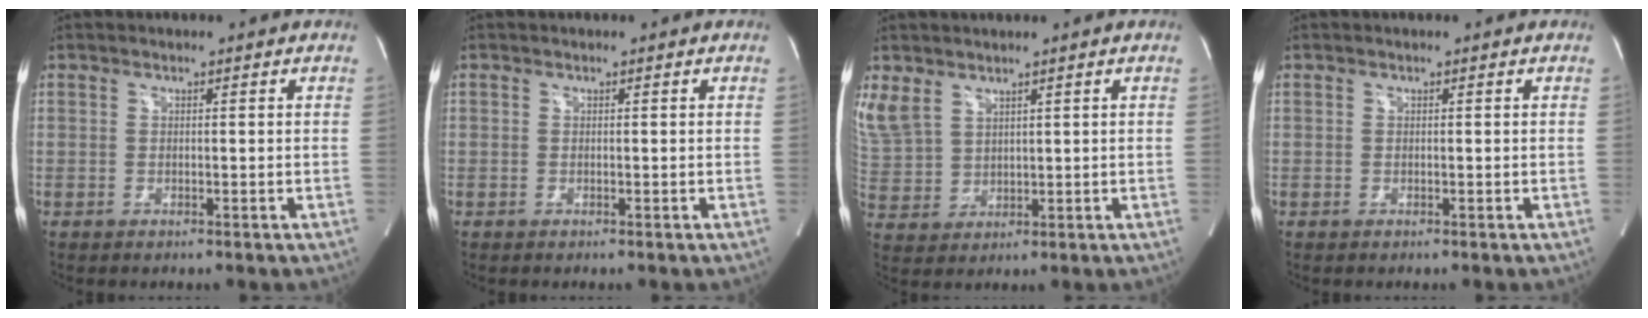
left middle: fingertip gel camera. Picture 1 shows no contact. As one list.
[{"total": 0.0}, {"total": 9.0, "force": [5.8, 5.9, 3.5], "torque": [-0.108, 0.010, 0.136]}, {"total": 0.0}]